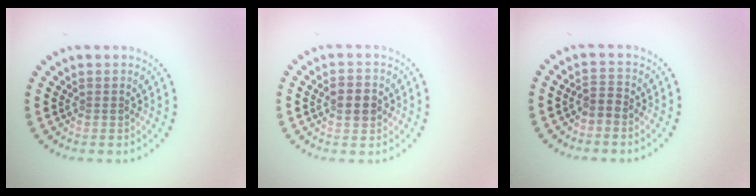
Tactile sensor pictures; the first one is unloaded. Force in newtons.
{"total": 2.6, "press": 2.6, "slide": 0.1}
{"total": 1.5, "press": 1.2, "slide": 0.9}